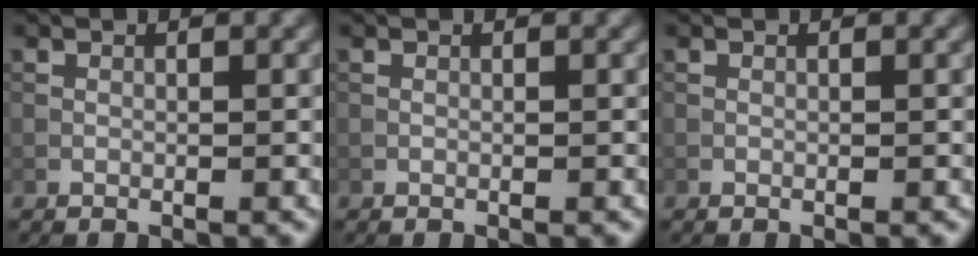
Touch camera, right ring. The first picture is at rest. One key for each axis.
{"total": 0.0}
{"total": 0.0}